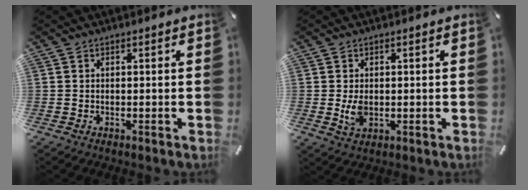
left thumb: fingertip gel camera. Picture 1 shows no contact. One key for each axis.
{"total": 3.7, "fx": -0.2, "fy": 2.5, "fz": 2.6, "tx": -0.060, "ty": -0.008, "tz": -0.009}